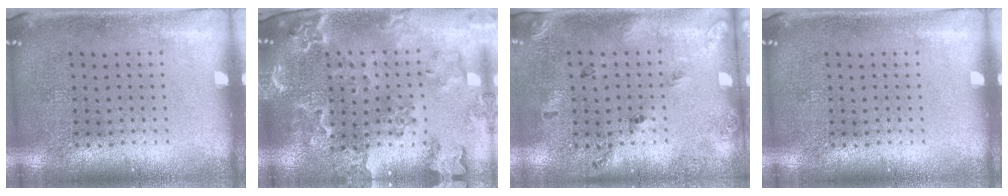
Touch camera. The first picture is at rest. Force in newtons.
{"total": 1.9, "press": 1.9, "slide": 0.3}
{"total": 1.8, "press": 1.1, "slide": 1.5}
{"total": 0.0}